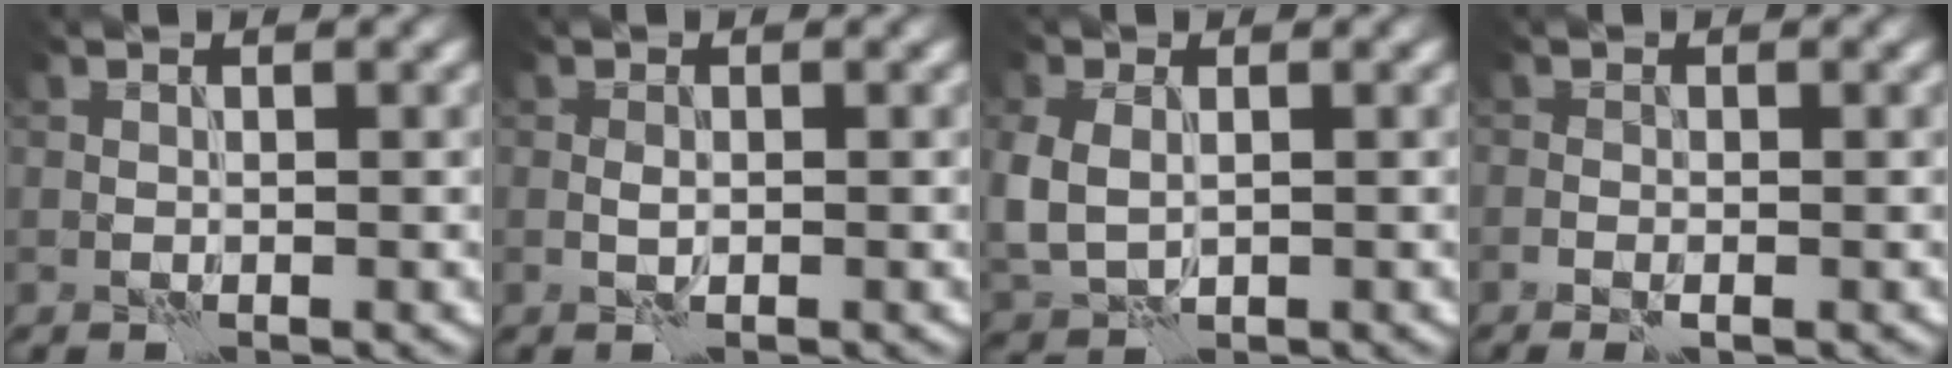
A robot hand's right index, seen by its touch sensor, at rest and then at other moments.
{"total": 0.8, "force": [-0.1, 0.3, 0.7], "torque": [-0.017, 0.001, -0.004]}
{"total": 4.8, "force": [0.0, 3.7, 3.1], "torque": [-0.078, -0.006, 0.019]}
{"total": 1.4, "force": [-0.8, 0.4, 1.1], "torque": [-0.022, -0.002, -0.015]}